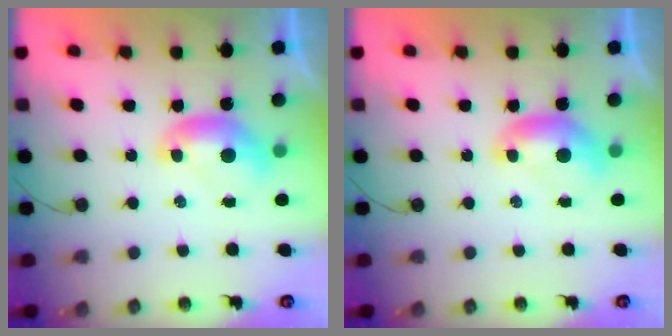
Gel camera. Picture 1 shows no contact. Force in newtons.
{"total": 0.0}